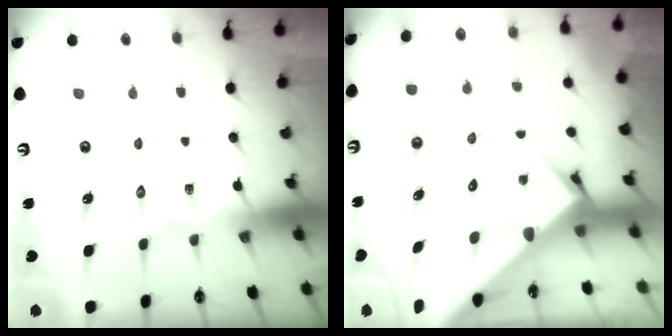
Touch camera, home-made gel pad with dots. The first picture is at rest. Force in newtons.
{"total": 3.4, "press": 3.4, "slide": 0.1}